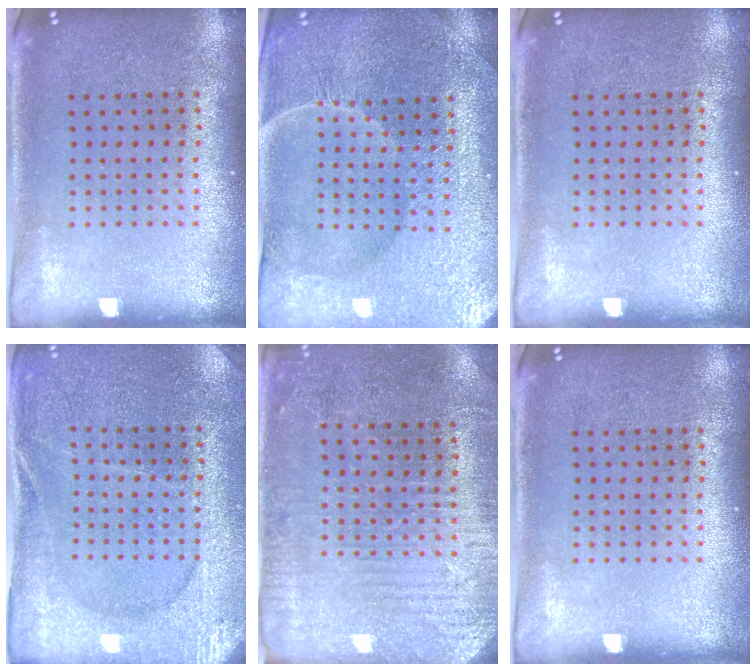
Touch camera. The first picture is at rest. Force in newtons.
{"total": 4.4, "press": 4.2, "slide": 1.3}
{"total": 0.0}
{"total": 2.9, "press": 2.9, "slide": 0.3}
{"total": 2.9, "press": 2.8, "slide": 0.6}
{"total": 0.0}